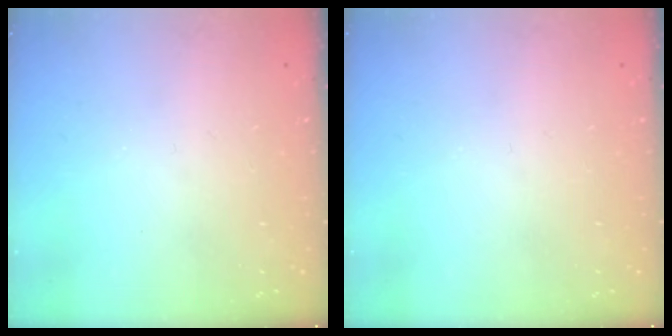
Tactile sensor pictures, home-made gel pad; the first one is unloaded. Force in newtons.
{"total": 0.0}